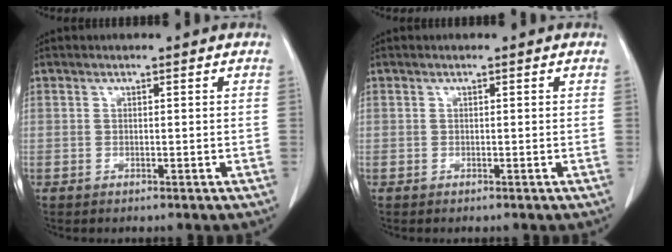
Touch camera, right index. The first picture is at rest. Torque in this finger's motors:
{"motor_torque": [0.02, -0.03, -0.03, -0.01]}